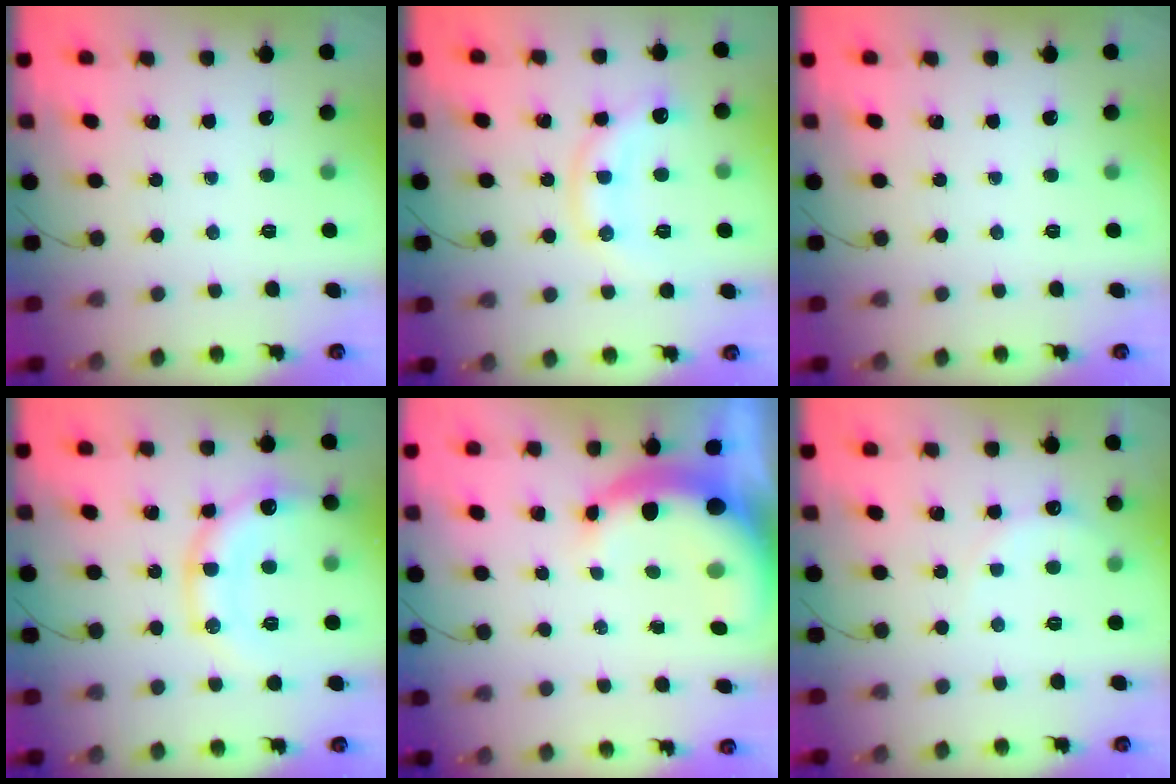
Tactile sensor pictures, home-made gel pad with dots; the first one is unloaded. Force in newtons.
{"total": 11.0, "press": 11.0, "slide": 0.6}
{"total": 0.0}
{"total": 14.0, "press": 13.9, "slide": 1.9}
{"total": 8.4, "press": 8.2, "slide": 1.6}
{"total": 3.8, "press": 3.6, "slide": 0.9}